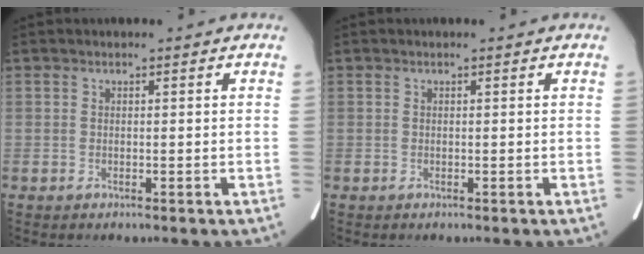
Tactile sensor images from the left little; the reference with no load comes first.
{"total": 0.0}